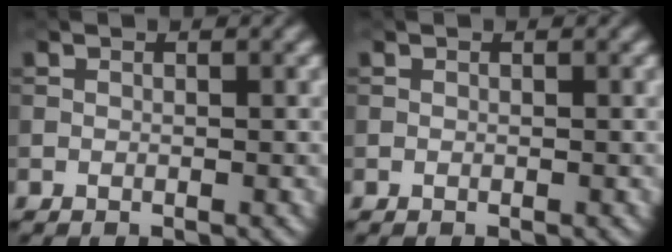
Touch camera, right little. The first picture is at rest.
{"total": 0.0}